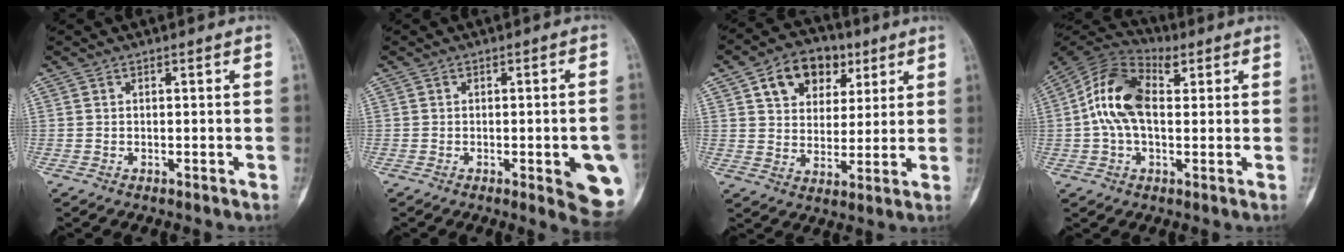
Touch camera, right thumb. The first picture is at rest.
{"total": 10.1, "force": [-2.6, 2.7, 9.5], "torque": [-0.097, -0.004, -0.024]}
{"total": 12.6, "force": [5.7, 8.9, 6.7], "torque": [-0.069, -0.009, 0.094]}
{"total": 13.2, "force": [2.4, 7.6, 10.5], "torque": [-0.207, 0.032, 0.037]}